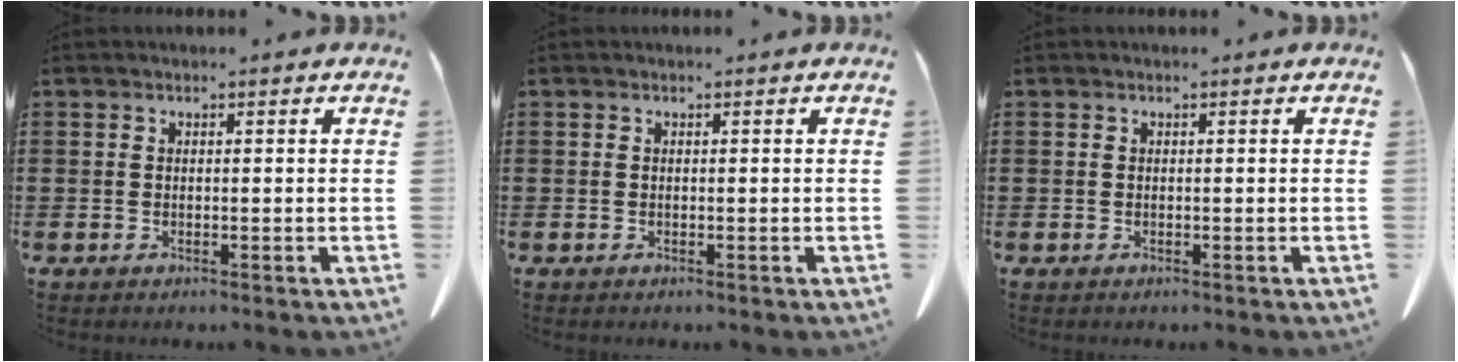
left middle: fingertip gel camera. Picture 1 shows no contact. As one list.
[{"total": 0.0}, {"total": 0.0}]